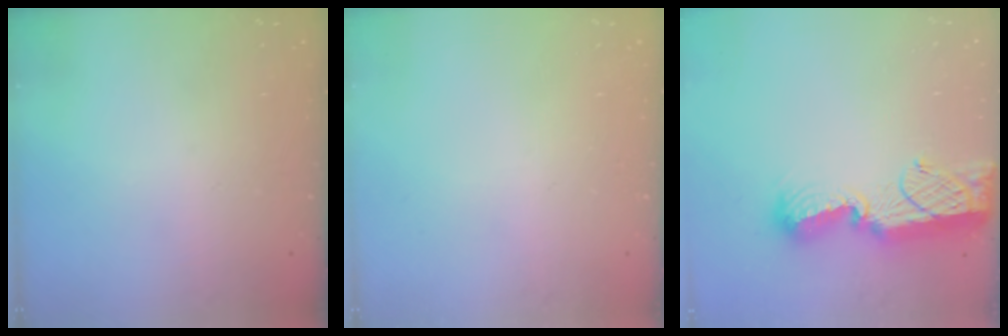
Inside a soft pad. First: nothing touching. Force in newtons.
{"total": 0.0}
{"total": 13.4, "press": 13.3, "slide": 0.6}